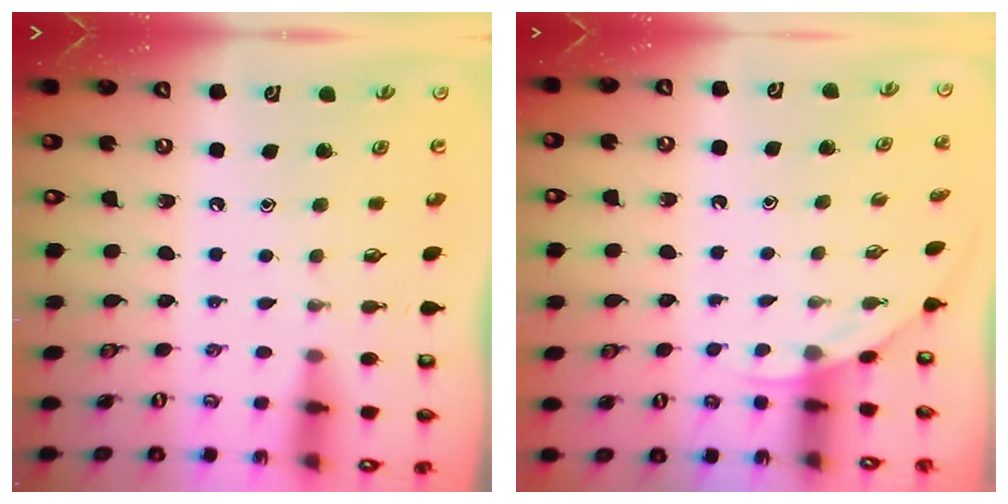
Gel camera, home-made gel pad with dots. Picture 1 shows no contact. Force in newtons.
{"total": 1.9, "press": 1.9, "slide": 0.1}